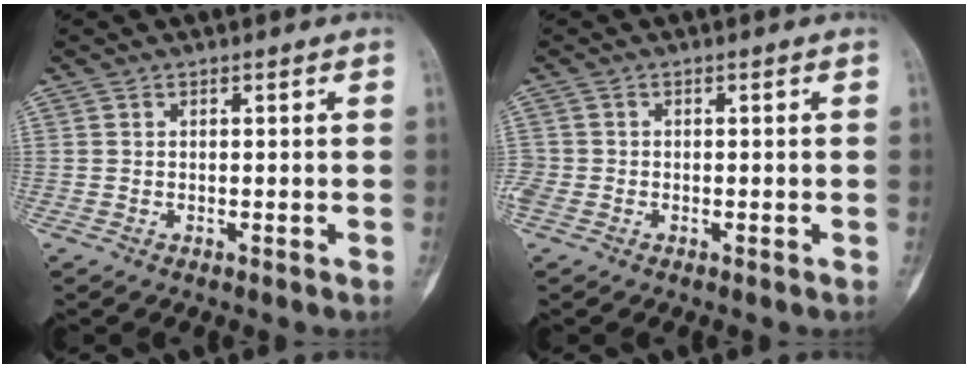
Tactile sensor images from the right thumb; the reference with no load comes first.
{"total": 2.6, "force": [-0.8, 2.2, 1.2], "torque": [-0.033, 0.004, -0.017]}